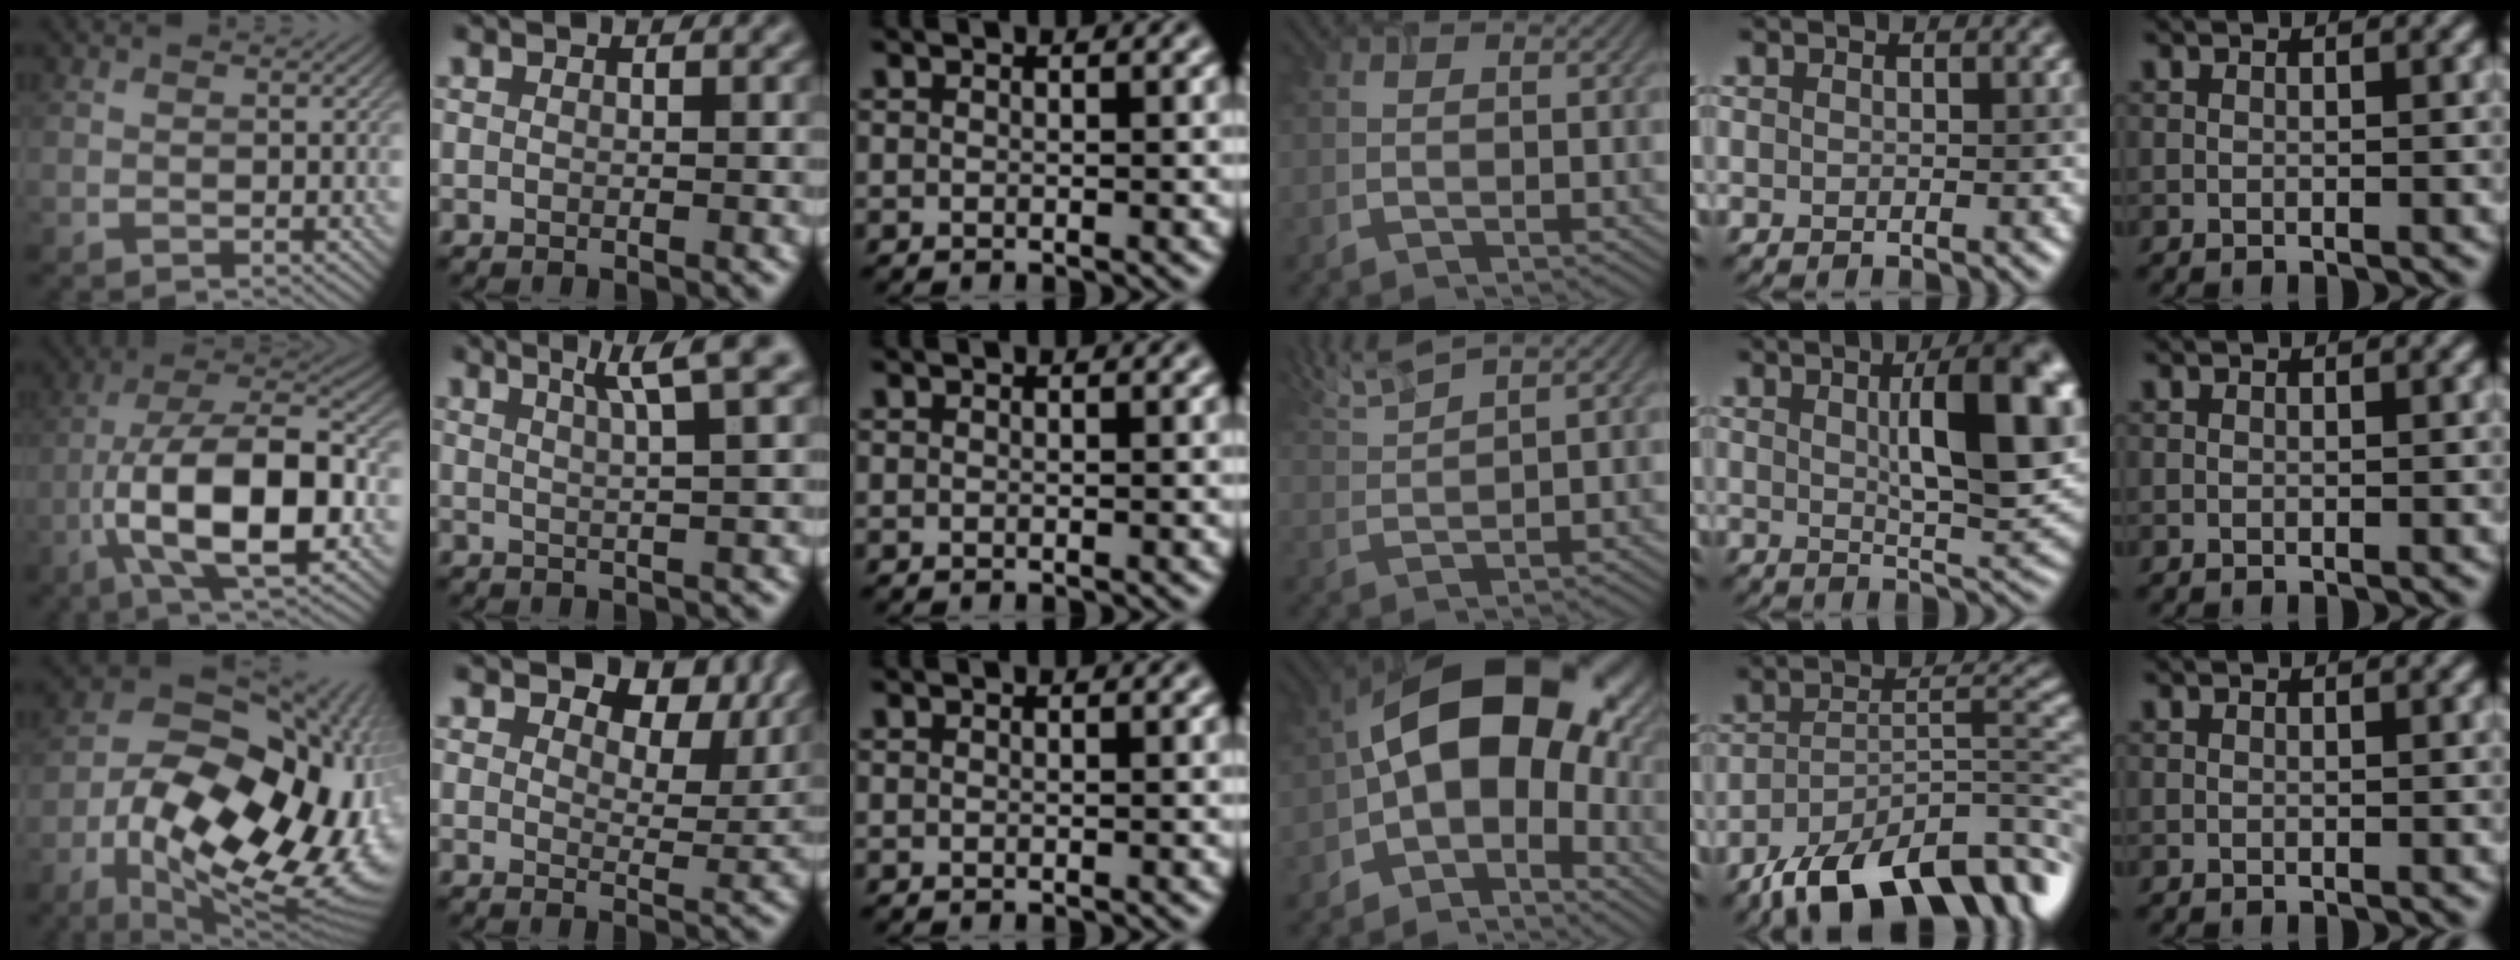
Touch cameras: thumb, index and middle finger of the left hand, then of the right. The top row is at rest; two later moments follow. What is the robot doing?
{"motion": "open", "object": "airpods case & airpods"}